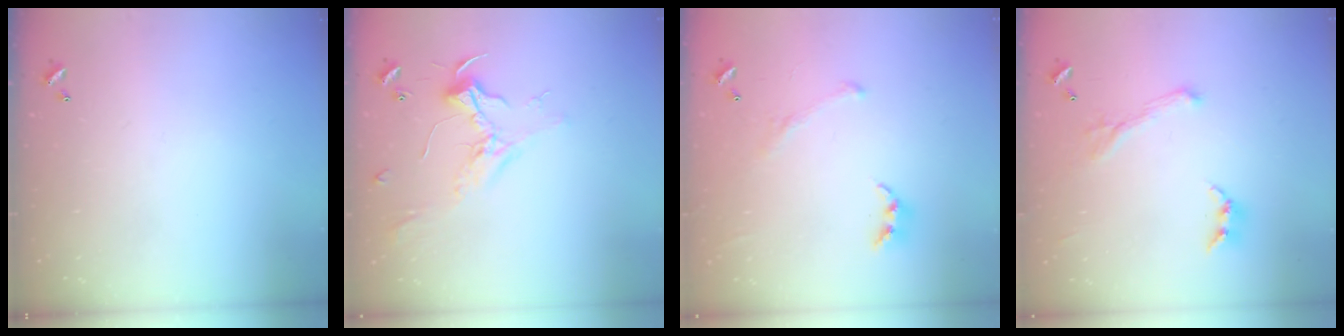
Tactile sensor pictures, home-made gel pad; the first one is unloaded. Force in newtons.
{"total": 2.4, "press": 2.3, "slide": 0.8}
{"total": 2.3, "press": 2.1, "slide": 1.0}
{"total": 1.1, "press": 0.6, "slide": 0.9}